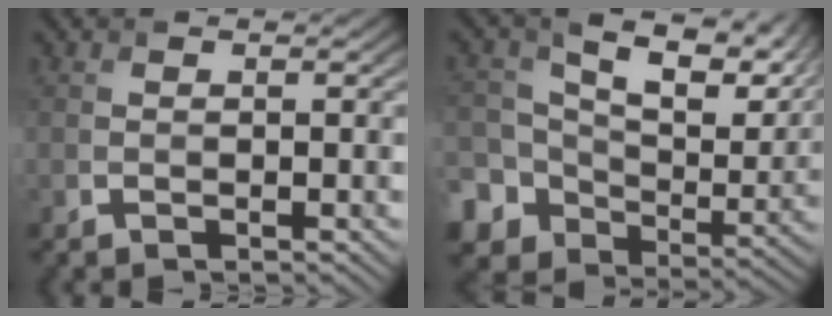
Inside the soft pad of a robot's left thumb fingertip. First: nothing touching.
{"total": 15.7, "force": [4.8, 10.9, 10.1], "torque": [-0.208, -0.003, 0.100]}